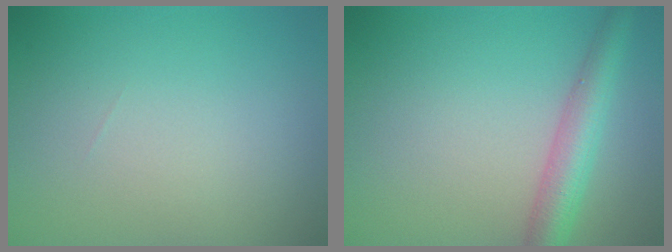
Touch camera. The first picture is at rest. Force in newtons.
{"total": 4.1, "press": 4.1, "slide": 0.0}